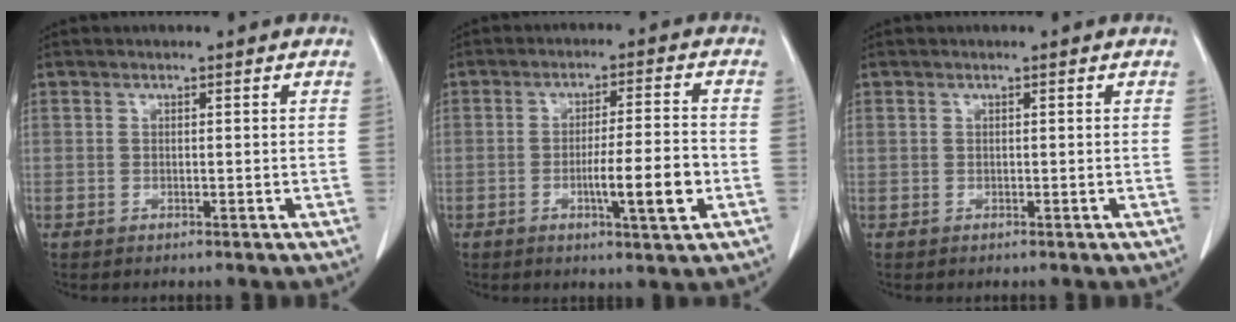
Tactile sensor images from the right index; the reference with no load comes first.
{"total": 8.3, "force": [-2.4, 0.3, 7.9], "torque": [-0.123, -0.006, -0.039]}
{"total": 0.0}